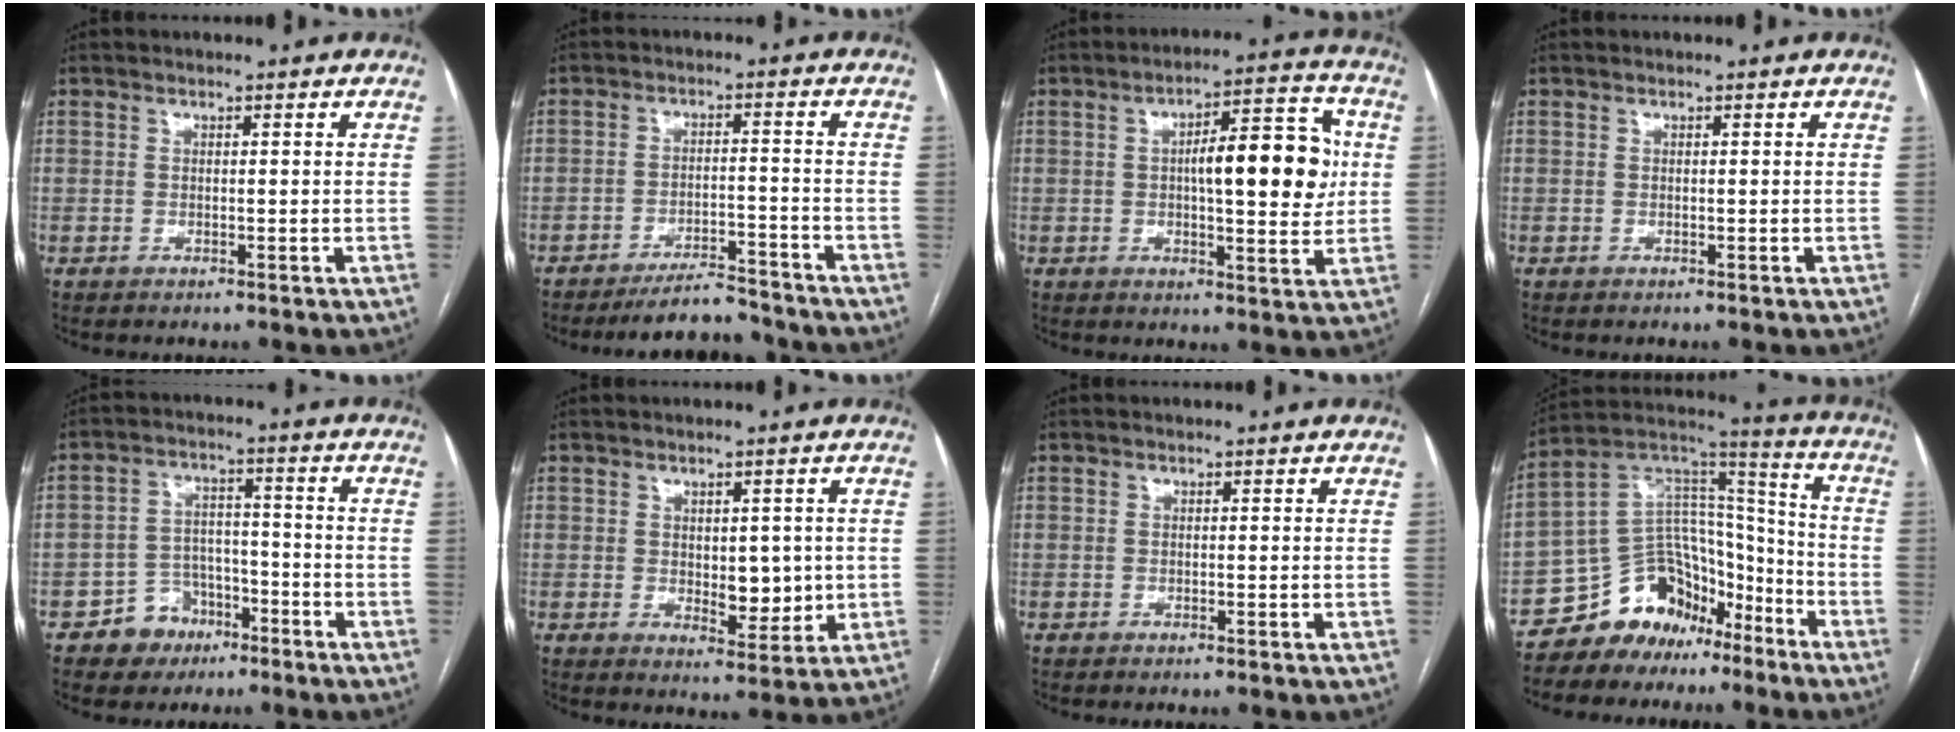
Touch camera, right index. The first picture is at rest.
{"total": 7.1, "force": [-6.8, 1.1, 1.5], "torque": [-0.018, 0.003, -0.111]}
{"total": 12.8, "force": [1.3, 3.6, 12.3], "torque": [-0.175, 0.026, 0.019]}
{"total": 0.0}
{"total": 6.5, "force": [-4.0, 5.0, 1.4], "torque": [-0.019, 0.017, -0.061]}
{"total": 5.4, "force": [0.2, 2.9, 4.5], "torque": [-0.057, -0.006, 0.012]}
{"total": 0.0}
{"total": 13.3, "force": [-9.9, 8.2, 3.6], "torque": [-0.061, 0.087, -0.172]}